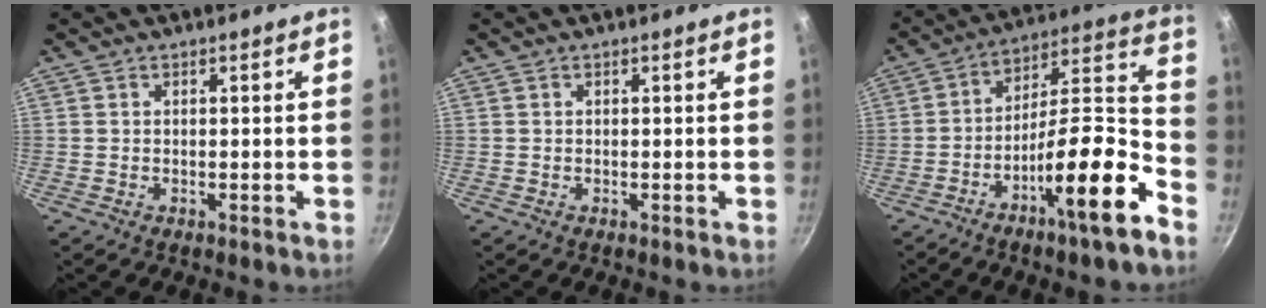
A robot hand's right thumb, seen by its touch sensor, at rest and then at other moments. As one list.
[{"total": 0.0}, {"total": 18.2, "force": [-9.5, 3.6, 15.1], "torque": [-0.201, 0.079, -0.162]}]